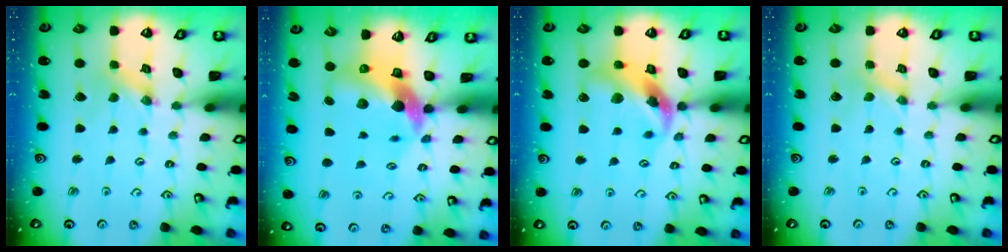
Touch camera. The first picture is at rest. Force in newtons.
{"total": 10.7, "press": 10.6, "slide": 1.7}
{"total": 13.0, "press": 12.9, "slide": 1.8}
{"total": 0.0}